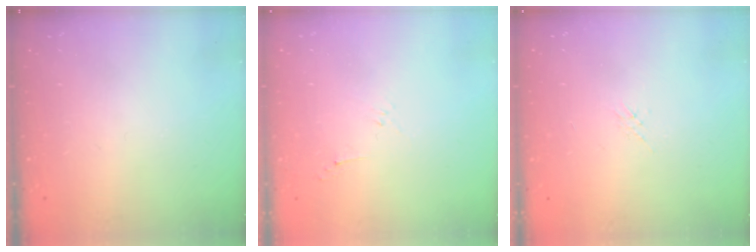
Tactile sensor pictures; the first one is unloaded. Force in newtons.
{"total": 2.8, "press": 2.7, "slide": 0.6}
{"total": 1.7, "press": 1.6, "slide": 0.4}